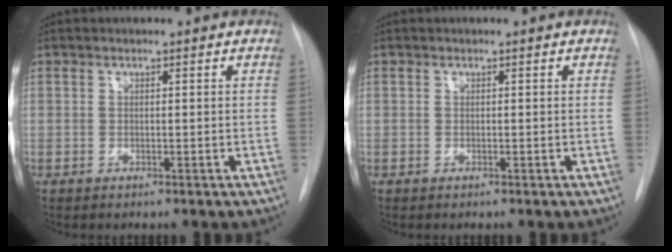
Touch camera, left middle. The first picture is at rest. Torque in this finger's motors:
{"motor_torque": [0.00, -0.71, 0.00, 0.01]}